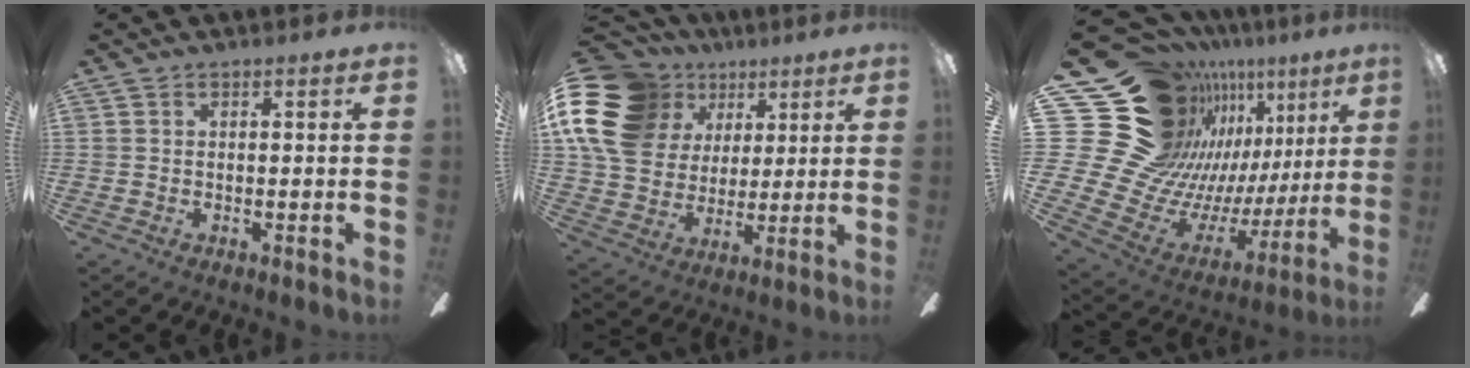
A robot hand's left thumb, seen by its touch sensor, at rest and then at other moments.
{"total": 20.0, "force": [8.0, 15.2, 10.1], "torque": [-0.218, -0.020, 0.152]}
{"total": 29.3, "force": [15.2, 19.6, 15.6], "torque": [-0.286, -0.137, 0.336]}